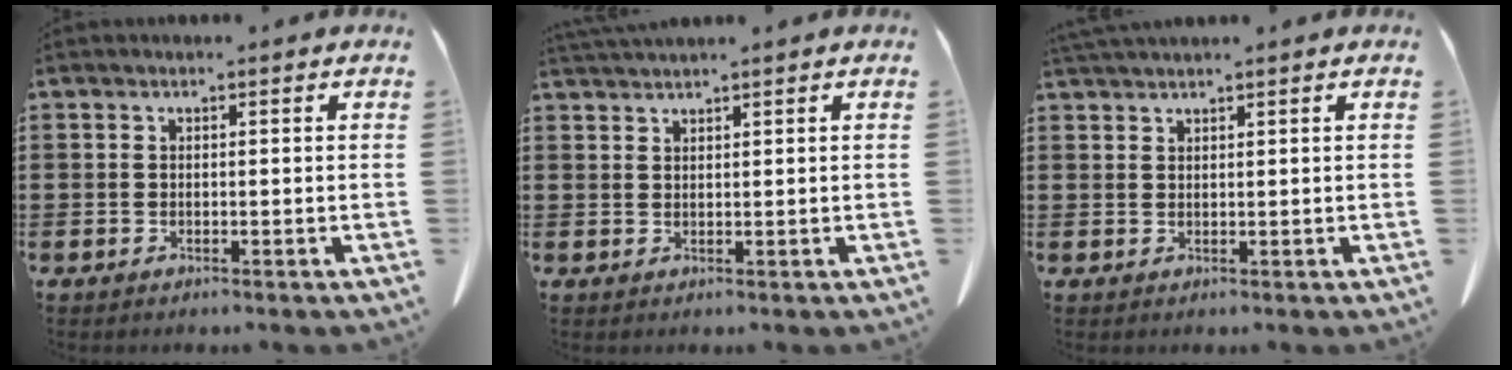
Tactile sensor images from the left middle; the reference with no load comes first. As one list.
[{"total": 1.7, "force": [1.6, -0.3, 0.3], "torque": [-0.009, -0.003, 0.034]}, {"total": 1.7, "force": [1.6, -0.2, 0.4], "torque": [-0.011, -0.004, 0.033]}]